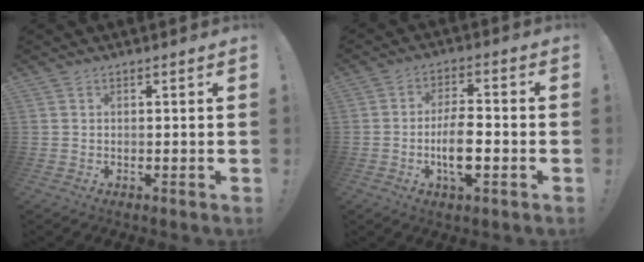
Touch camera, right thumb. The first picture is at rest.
{"total": 9.7, "force": [-2.7, 3.8, 8.5], "torque": [-0.155, 0.002, -0.051]}